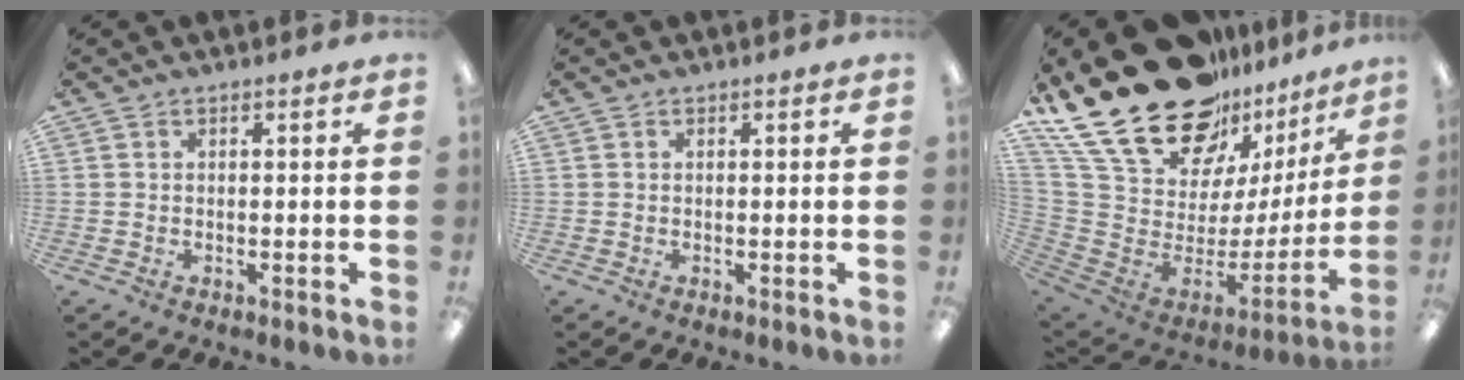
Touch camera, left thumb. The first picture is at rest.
{"total": 0.0}
{"total": 28.5, "force": [19.8, 13.9, 15.1], "torque": [-0.274, -0.130, 0.375]}